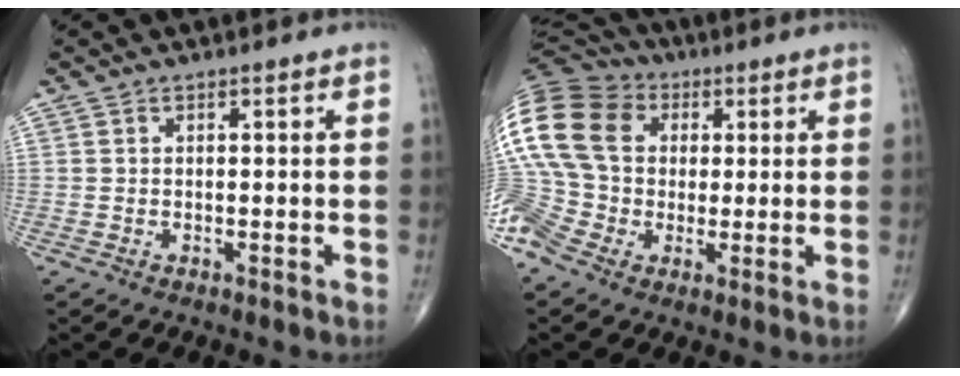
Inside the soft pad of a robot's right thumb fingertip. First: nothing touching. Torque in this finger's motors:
{"motor_torque": [0.88, 0.74, 2.08, -0.29, 0.64]}